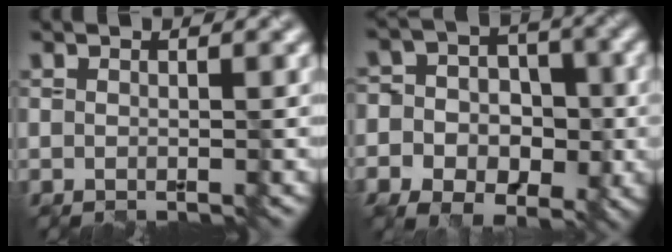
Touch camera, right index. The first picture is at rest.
{"total": 8.5, "force": [-3.5, 7.1, 3.2], "torque": [-0.034, 0.009, -0.069]}